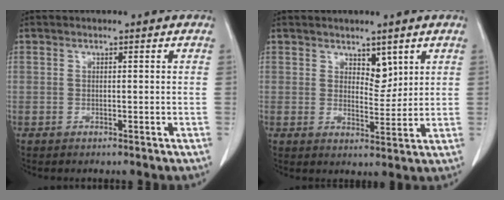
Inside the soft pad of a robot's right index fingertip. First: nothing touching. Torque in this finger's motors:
{"motor_torque": [-0.02, -0.03, 0.02, 0.00]}